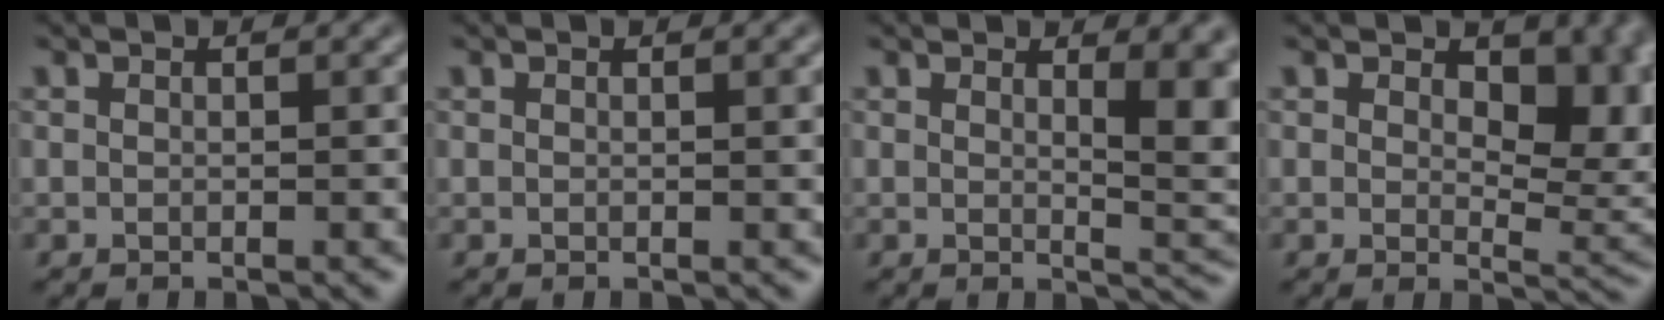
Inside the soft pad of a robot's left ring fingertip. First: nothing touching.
{"total": 0.9, "force": [0.2, 0.1, 0.9], "torque": [-0.011, 0.000, 0.002]}
{"total": 6.0, "force": [1.6, 2.1, 5.4], "torque": [-0.052, -0.007, 0.029]}
{"total": 7.3, "force": [1.9, 4.0, 5.8], "torque": [-0.076, -0.011, 0.031]}